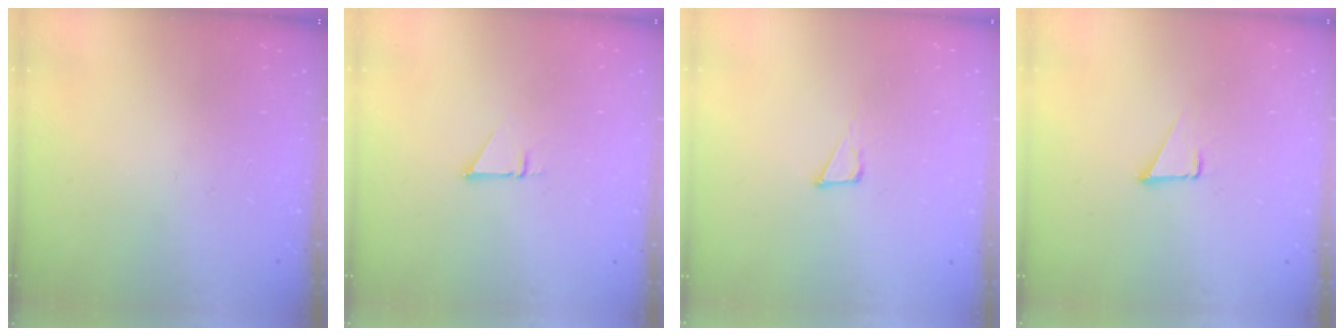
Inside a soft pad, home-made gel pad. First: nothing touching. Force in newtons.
{"total": 1.4, "press": 1.4, "slide": 0.0}
{"total": 4.3, "press": 4.3, "slide": 0.1}
{"total": 1.7, "press": 1.7, "slide": 0.1}